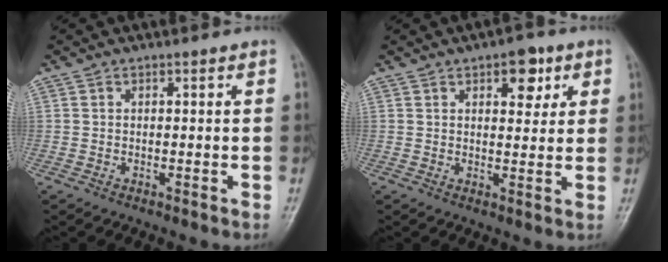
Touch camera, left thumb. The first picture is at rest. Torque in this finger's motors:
{"motor_torque": [0.99, 0.43, 0.47, -0.40, 0.00]}